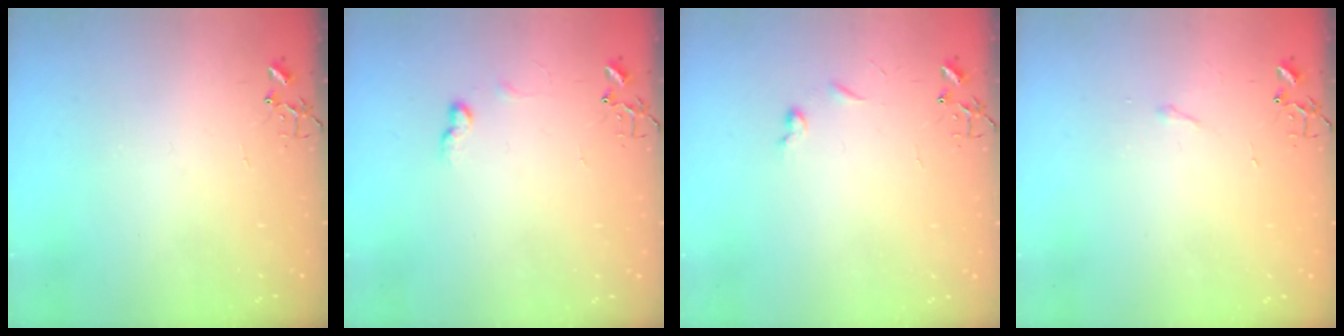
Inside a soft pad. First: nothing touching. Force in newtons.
{"total": 6.7, "press": 6.6, "slide": 0.9}
{"total": 4.4, "press": 4.3, "slide": 0.6}
{"total": 2.9, "press": 2.9, "slide": 0.5}